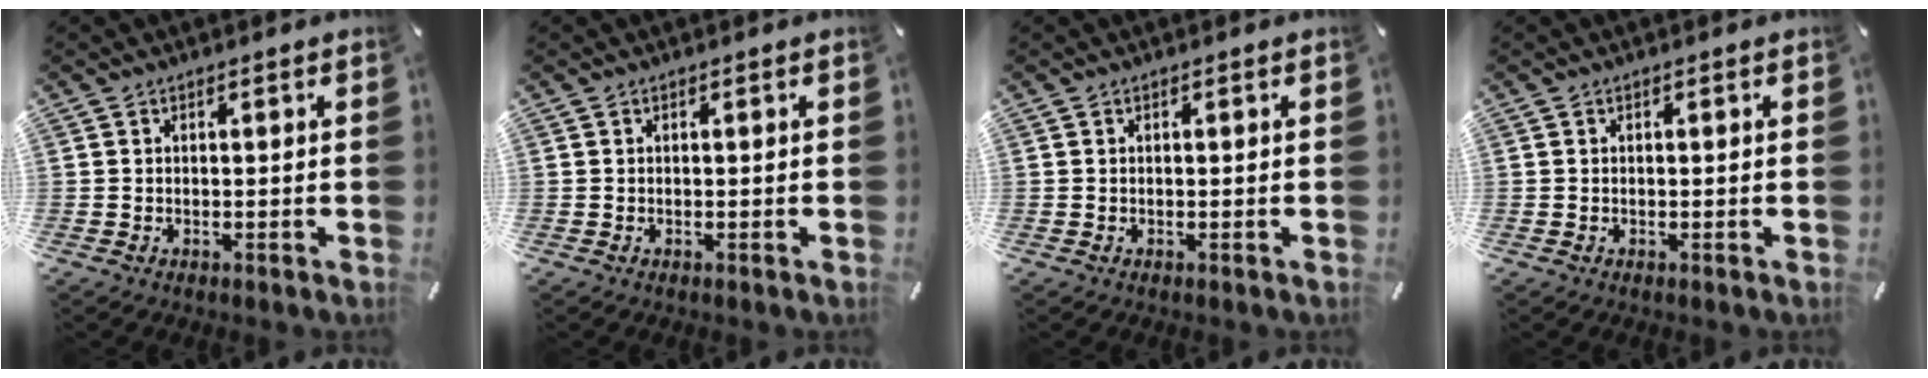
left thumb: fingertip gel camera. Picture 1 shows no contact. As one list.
[{"total": 0.0}, {"total": 0.0}, {"total": 0.0}]